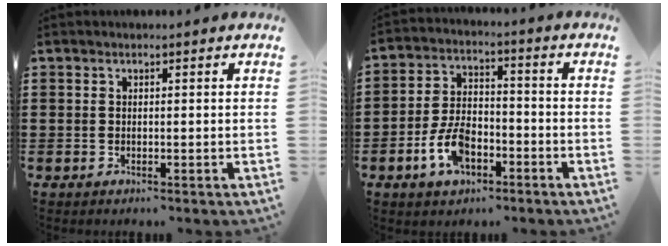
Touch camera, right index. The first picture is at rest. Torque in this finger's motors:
{"motor_torque": [1.32, 0.81, 0.38, 0.17]}